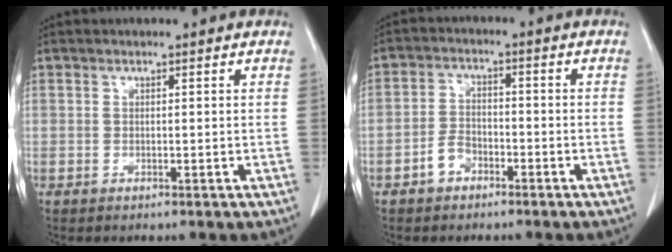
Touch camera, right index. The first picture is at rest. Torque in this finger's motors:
{"motor_torque": [0.13, -0.08, -0.13, -0.03]}